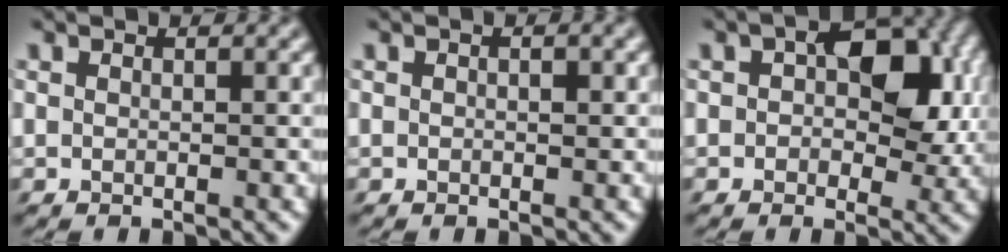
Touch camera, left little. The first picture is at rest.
{"total": 1.1, "force": [0.1, 0.6, 1.0], "torque": [-0.020, 0.001, 0.002]}
{"total": 9.9, "force": [1.2, 6.1, 7.6], "torque": [-0.131, -0.001, 0.017]}